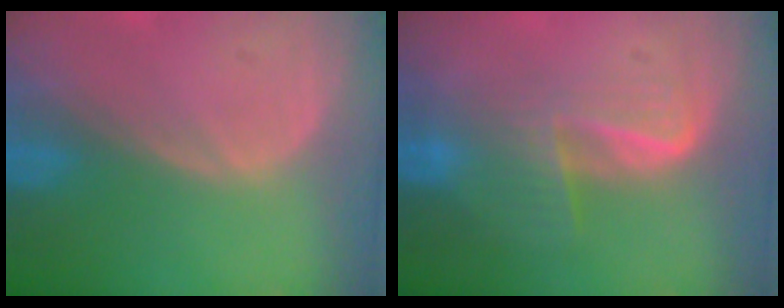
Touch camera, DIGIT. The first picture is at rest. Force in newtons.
{"total": 6.5, "press": 5.6, "slide": 3.4}